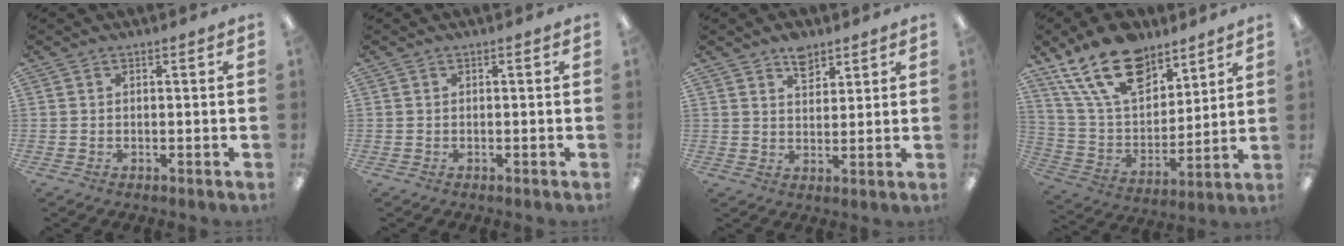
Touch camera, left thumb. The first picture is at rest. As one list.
[{"total": 0.0}, {"total": 5.6, "force": [4.1, 3.0, 2.2], "torque": [-0.022, -0.020, 0.071]}, {"total": 20.5, "force": [13.5, 11.0, 10.8], "torque": [-0.200, -0.059, 0.245]}]